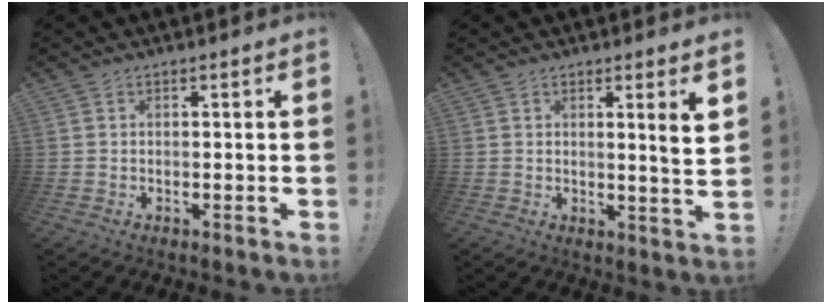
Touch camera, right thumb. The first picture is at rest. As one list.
[{"total": 5.3, "force": [2.2, -0.8, 4.8], "torque": [-0.060, -0.023, 0.028]}]